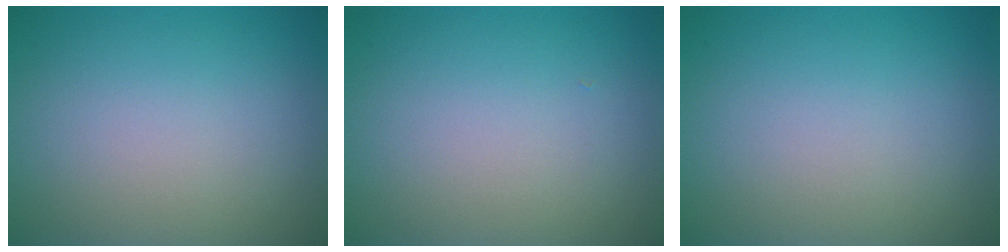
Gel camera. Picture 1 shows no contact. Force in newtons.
{"total": 0.0}
{"total": 0.0}